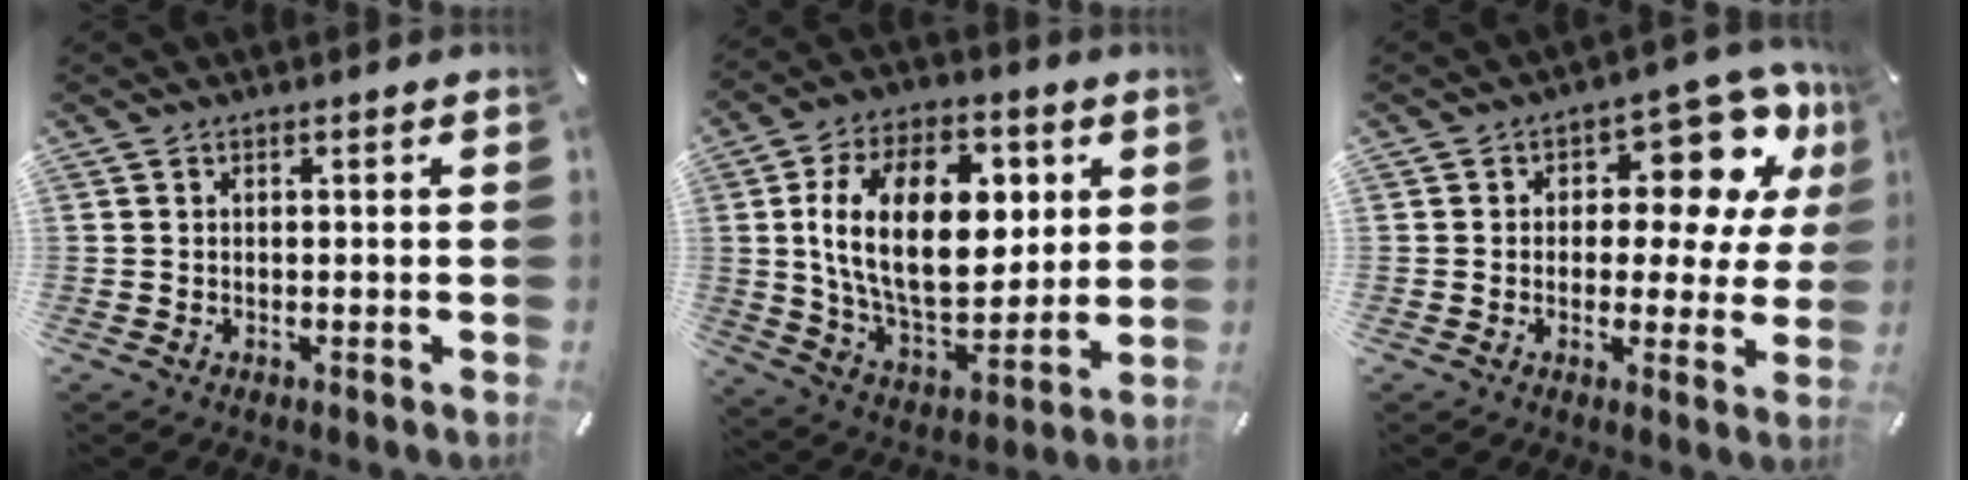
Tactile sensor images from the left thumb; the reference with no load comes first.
{"total": 22.9, "force": [4.8, 14.0, 17.5], "torque": [-0.311, -0.006, 0.078]}
{"total": 14.5, "force": [6.9, 7.8, 10.0], "torque": [-0.127, -0.049, 0.116]}